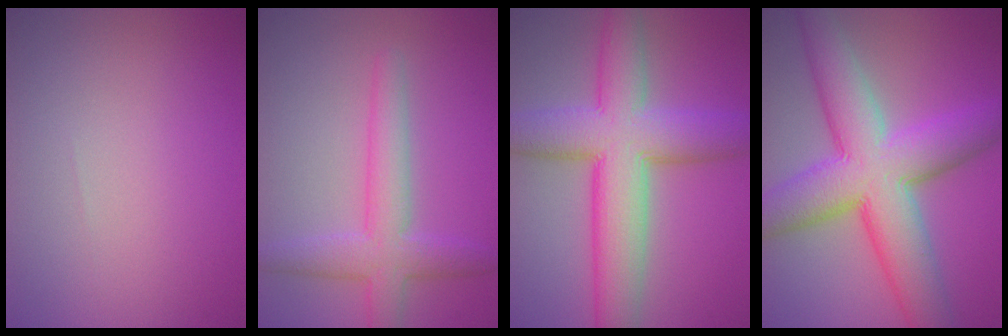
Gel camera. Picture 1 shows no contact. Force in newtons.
{"total": 4.4, "press": 4.3, "slide": 0.2}
{"total": 9.7, "press": 9.7, "slide": 0.2}
{"total": 10.9, "press": 10.9, "slide": 0.1}